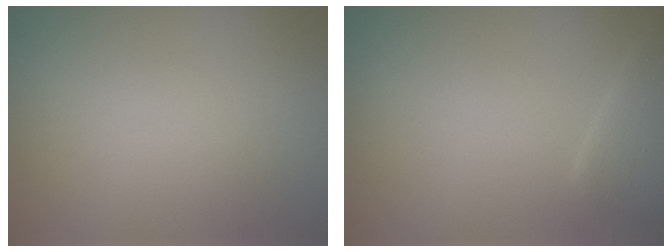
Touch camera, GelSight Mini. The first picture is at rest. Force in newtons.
{"total": 2.5, "press": 2.5, "slide": 0.3}